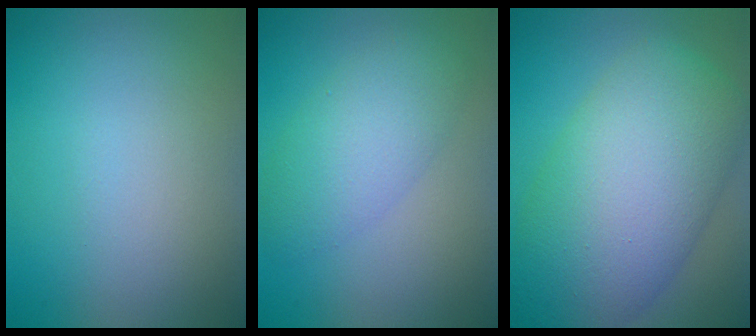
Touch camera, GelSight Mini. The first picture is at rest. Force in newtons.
{"total": 4.5, "press": 4.5, "slide": 0.1}
{"total": 12.8, "press": 12.8, "slide": 0.3}